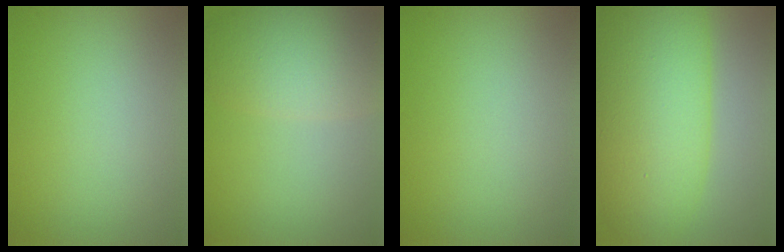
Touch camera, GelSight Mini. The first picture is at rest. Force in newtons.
{"total": 6.7, "press": 6.7, "slide": 0.4}
{"total": 0.0}
{"total": 12.1, "press": 12.1, "slide": 0.3}